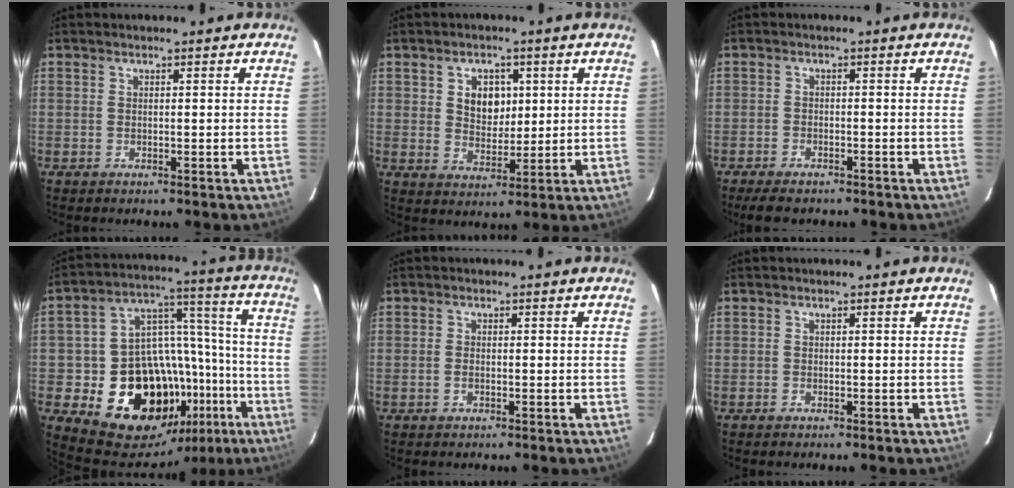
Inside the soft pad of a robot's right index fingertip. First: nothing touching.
{"total": 6.1, "force": [1.7, 4.6, 3.7], "torque": [-0.059, 0.007, 0.036]}
{"total": 5.3, "force": [-4.4, 1.8, 2.3], "torque": [-0.061, -0.009, -0.071]}
{"total": 23.9, "force": [-11.0, 17.2, 12.5], "torque": [-0.211, 0.062, -0.140]}
{"total": 0.9, "force": [-0.4, 0.5, 0.7], "torque": [-0.014, 0.002, -0.007]}
{"total": 0.0}